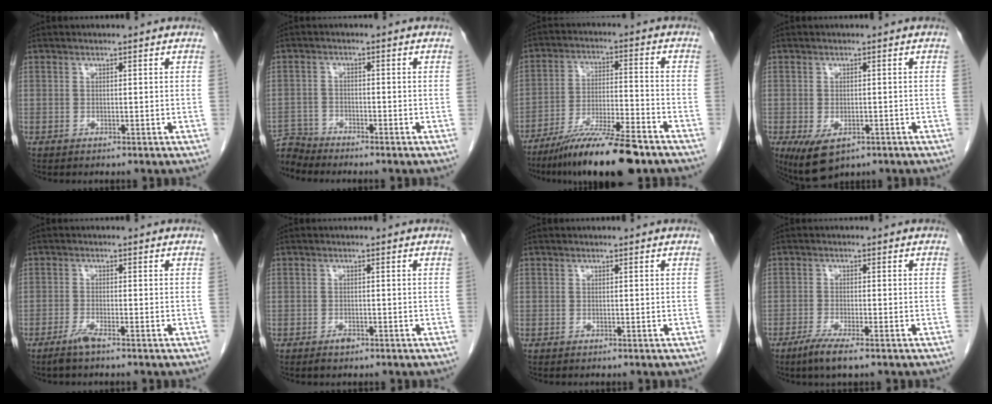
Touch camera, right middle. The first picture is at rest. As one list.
[{"total": 1.9, "force": [-1.8, -0.5, -0.6], "torque": [0.013, -0.011, -0.035]}, {"total": 13.7, "force": [-10.6, 0.9, 8.7], "torque": [-0.154, -0.025, -0.182]}, {"total": 5.8, "force": [-2.9, 3.1, 4.0], "torque": [-0.070, -0.011, -0.038]}, {"total": 2.2, "force": [-1.7, -0.1, 1.4], "torque": [-0.037, -0.005, -0.036]}, {"total": 1.1, "force": [-0.8, 0.4, 0.6], "torque": [-0.010, 0.000, -0.010]}, {"total": 0.0}, {"total": 4.0, "force": [-2.6, 0.3, 3.0], "torque": [-0.060, -0.012, -0.047]}]